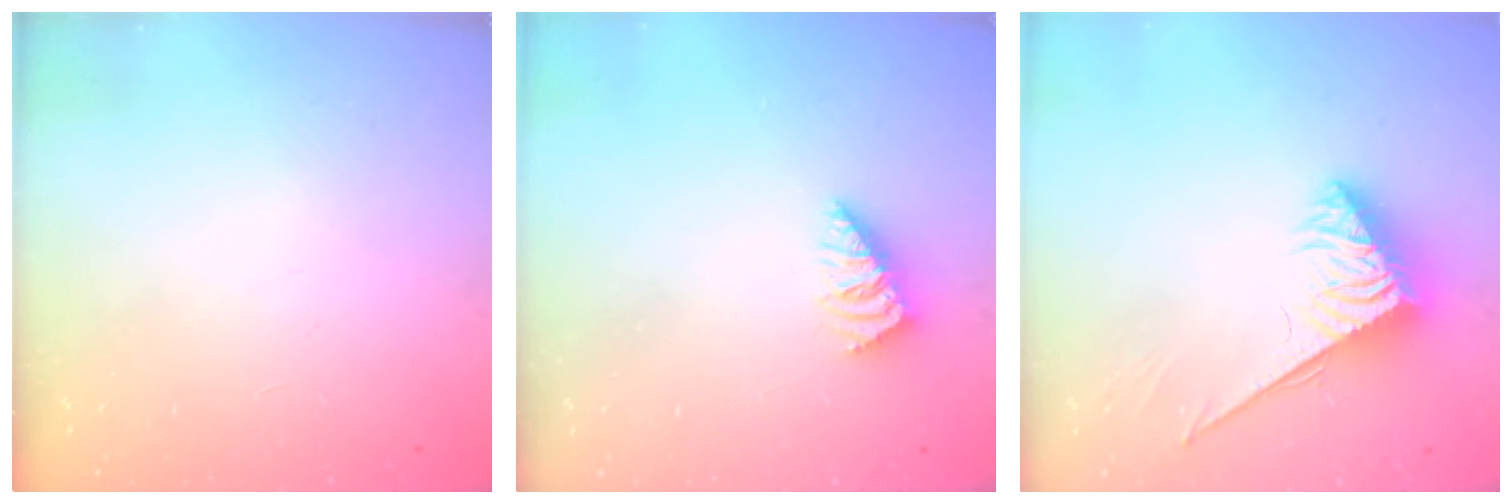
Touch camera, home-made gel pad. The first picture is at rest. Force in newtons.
{"total": 1.3, "press": 1.2, "slide": 0.3}
{"total": 3.8, "press": 3.8, "slide": 0.4}